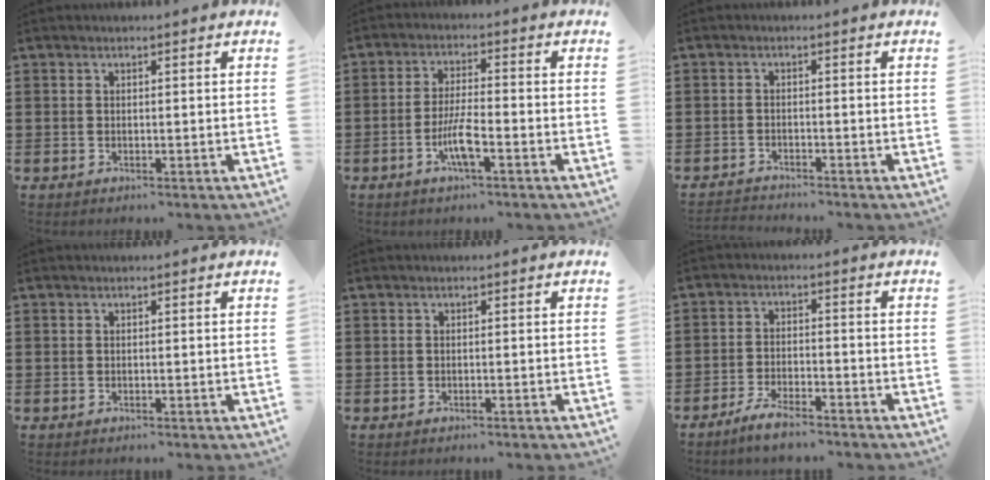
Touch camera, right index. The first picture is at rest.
{"total": 5.5, "force": [-2.4, 0.8, 4.9], "torque": [-0.109, -0.015, -0.049]}
{"total": 1.6, "force": [-1.5, 0.1, -0.2], "torque": [-0.001, 0.003, -0.035]}
{"total": 0.0}
{"total": 0.0}
{"total": 4.0, "force": [-3.6, 0.5, 1.6], "torque": [-0.035, 0.006, -0.072]}